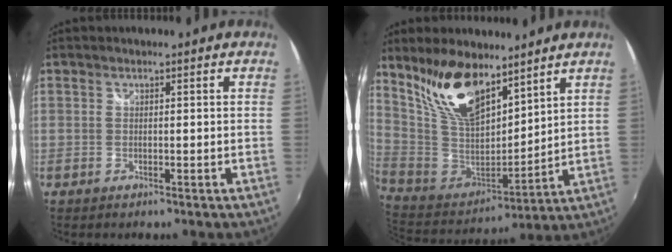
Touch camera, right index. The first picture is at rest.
{"total": 17.8, "force": [11.7, 7.9, 10.8], "torque": [-0.214, 0.007, 0.242]}